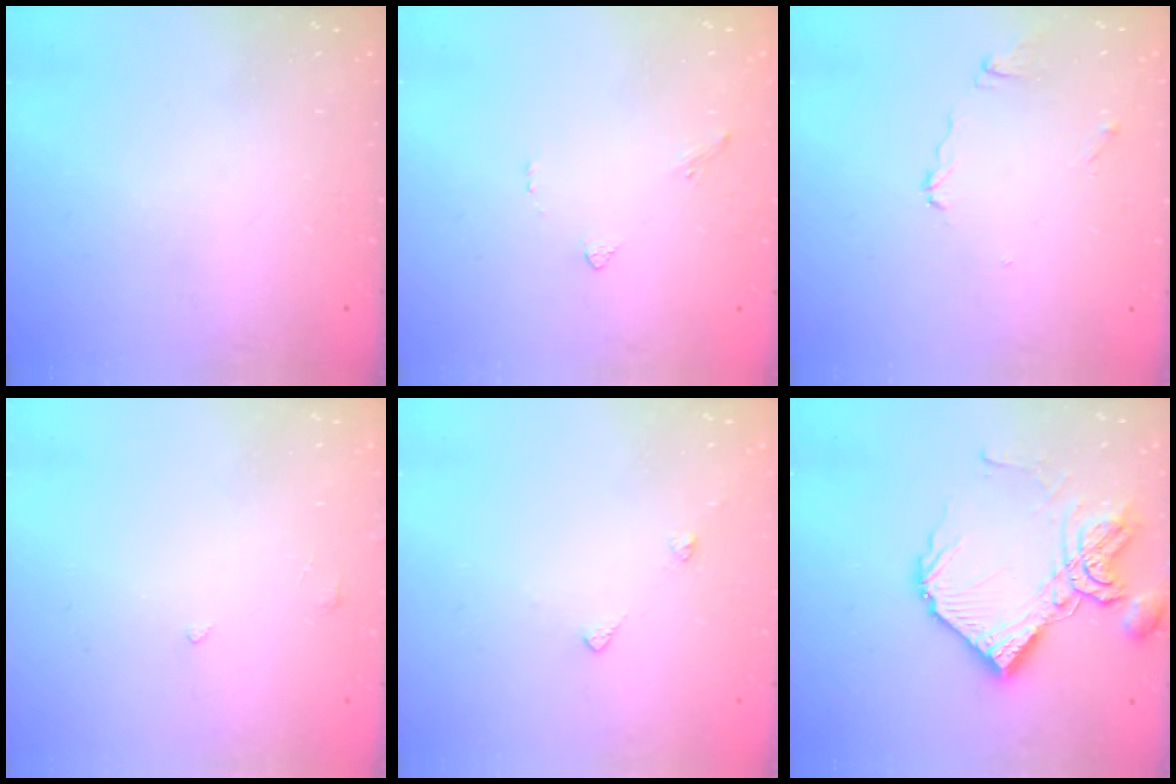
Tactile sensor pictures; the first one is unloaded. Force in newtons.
{"total": 1.6, "press": 1.5, "slide": 0.5}
{"total": 4.3, "press": 4.2, "slide": 0.6}
{"total": 0.0}
{"total": 5.5, "press": 5.5, "slide": 0.7}
{"total": 15.6, "press": 15.5, "slide": 1.8}